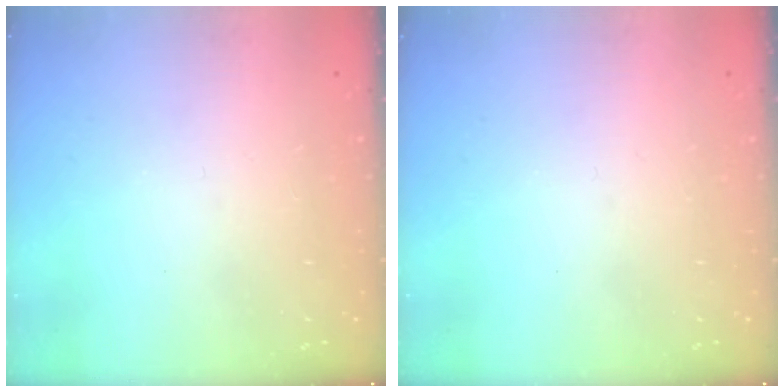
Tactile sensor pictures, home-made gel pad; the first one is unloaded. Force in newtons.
{"total": 0.0}